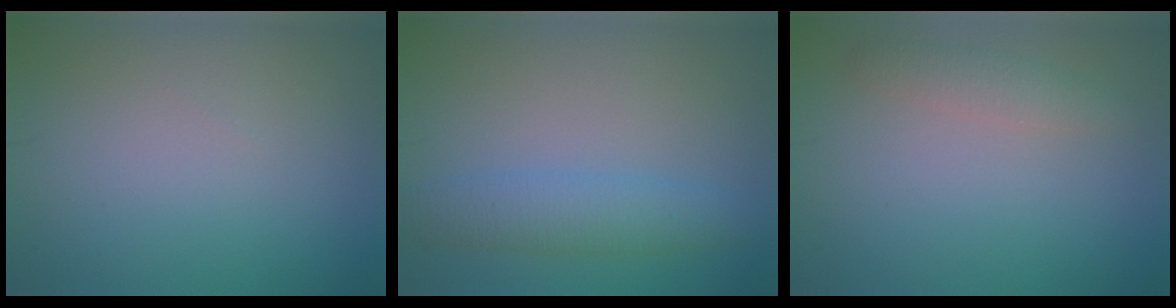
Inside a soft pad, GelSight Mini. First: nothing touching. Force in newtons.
{"total": 3.6, "press": 3.6, "slide": 0.2}
{"total": 1.7, "press": 1.7, "slide": 0.0}